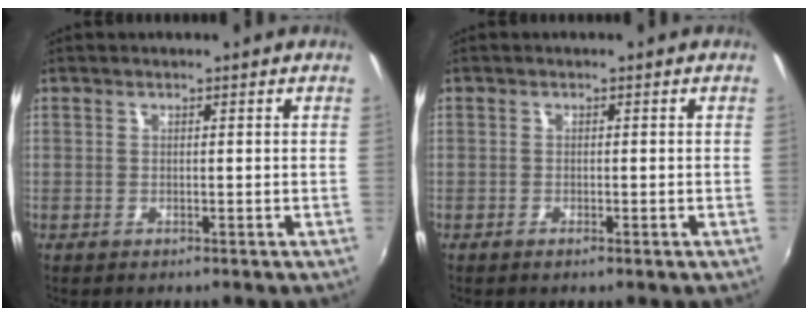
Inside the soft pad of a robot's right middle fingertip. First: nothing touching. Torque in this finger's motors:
{"motor_torque": [-0.23, -0.02, -0.06, -0.01]}